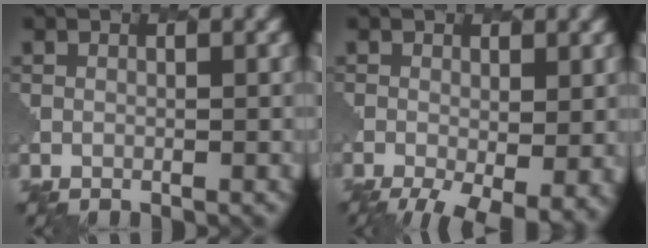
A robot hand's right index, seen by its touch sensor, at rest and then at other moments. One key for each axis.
{"total": 6.7, "fx": -2.5, "fy": 2.7, "fz": 5.6, "tx": -0.096, "ty": -0.019, "tz": -0.029}